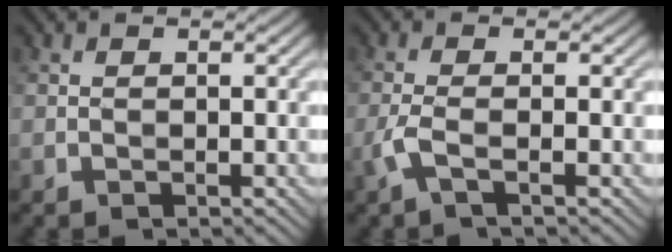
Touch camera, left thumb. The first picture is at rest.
{"total": 2.6, "force": [-1.2, 0.4, 2.3], "torque": [-0.055, 0.005, -0.037]}